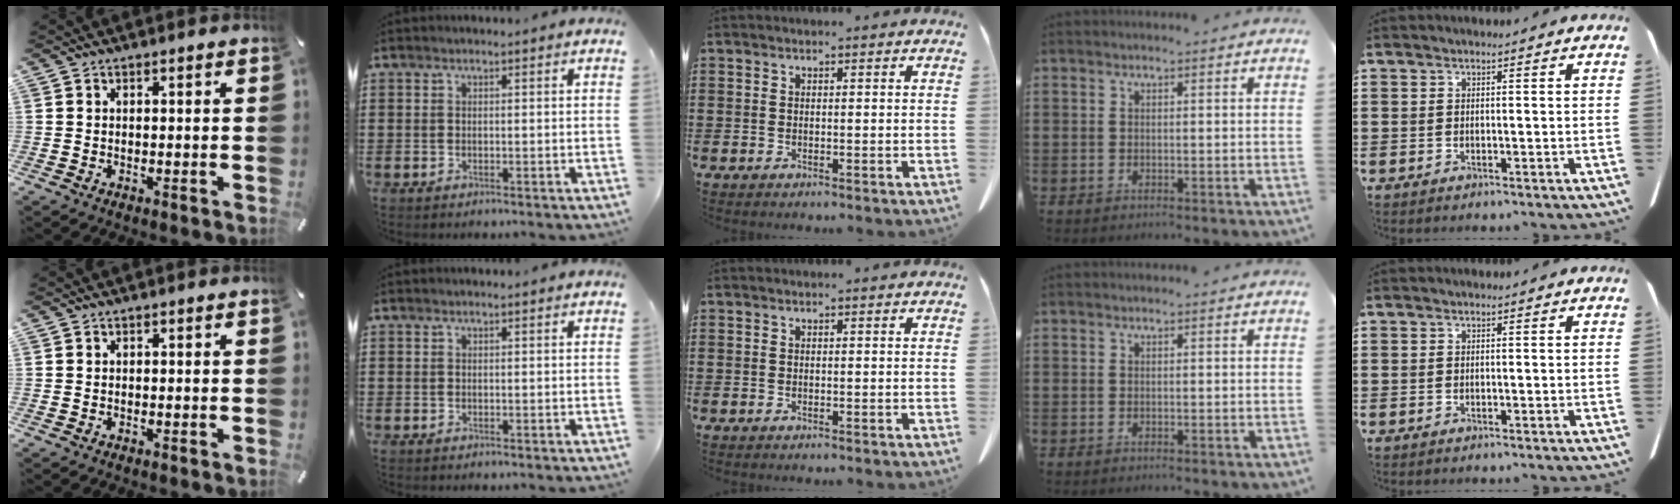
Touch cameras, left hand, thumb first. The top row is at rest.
{}